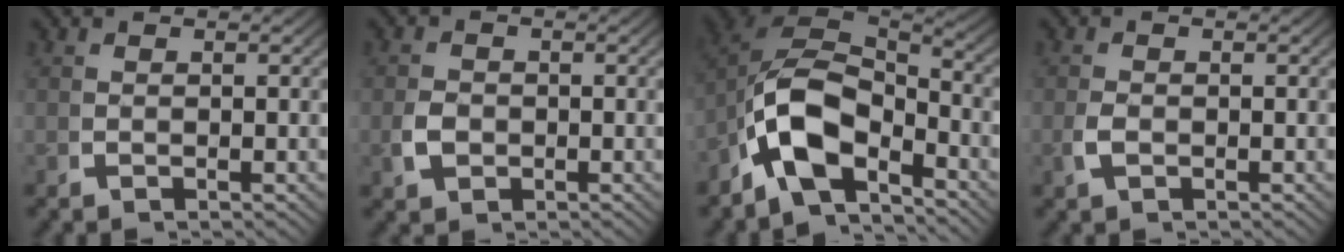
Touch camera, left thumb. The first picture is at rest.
{"total": 2.4, "force": [-0.6, 1.9, 1.3], "torque": [-0.032, -0.007, -0.007]}
{"total": 12.4, "force": [-2.2, 8.4, 8.9], "torque": [-0.206, -0.045, -0.031]}
{"total": 1.3, "force": [-0.4, 0.8, 0.9], "torque": [-0.031, -0.007, -0.004]}